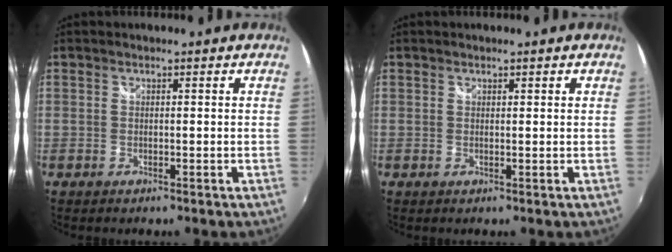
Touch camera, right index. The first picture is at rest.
{"total": 0.6, "force": [0.4, 0.1, 0.4], "torque": [-0.006, 0.003, 0.006]}